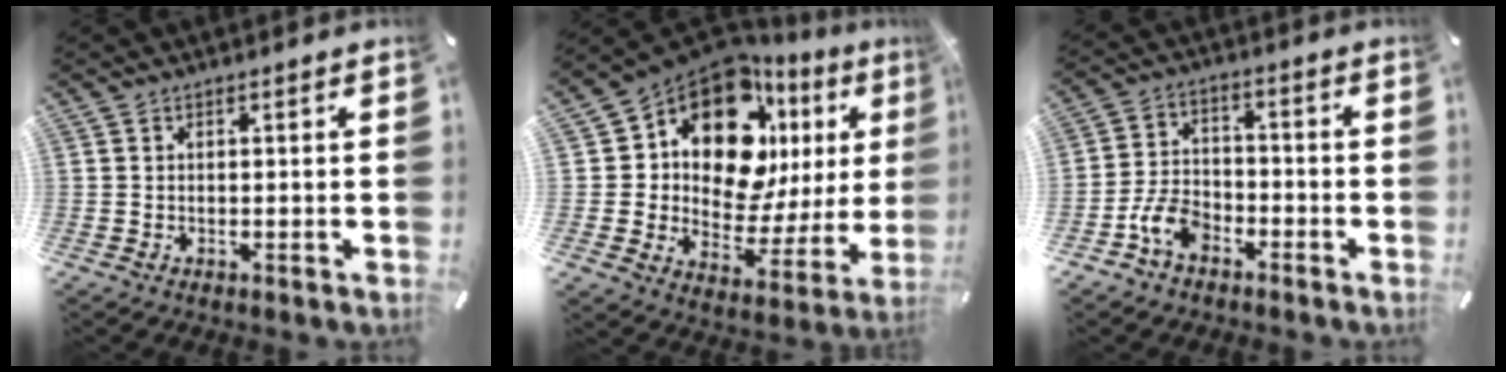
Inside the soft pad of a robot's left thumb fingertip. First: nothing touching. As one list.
[{"total": 18.2, "force": [9.5, 10.7, 11.3], "torque": [-0.183, -0.081, 0.158]}, {"total": 8.3, "force": [-4.7, 5.6, 3.9], "torque": [-0.090, 0.025, -0.090]}]